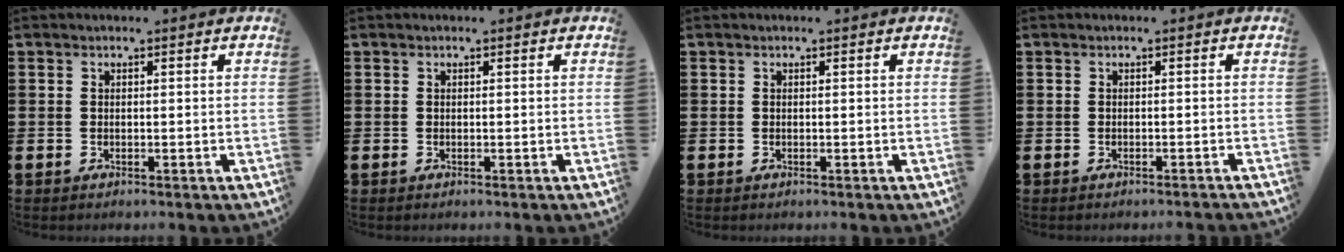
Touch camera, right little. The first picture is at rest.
{"total": 0.0}
{"total": 0.0}
{"total": 0.5, "force": [-0.5, -0.2, 0.1], "torque": [0.000, -0.001, -0.011]}